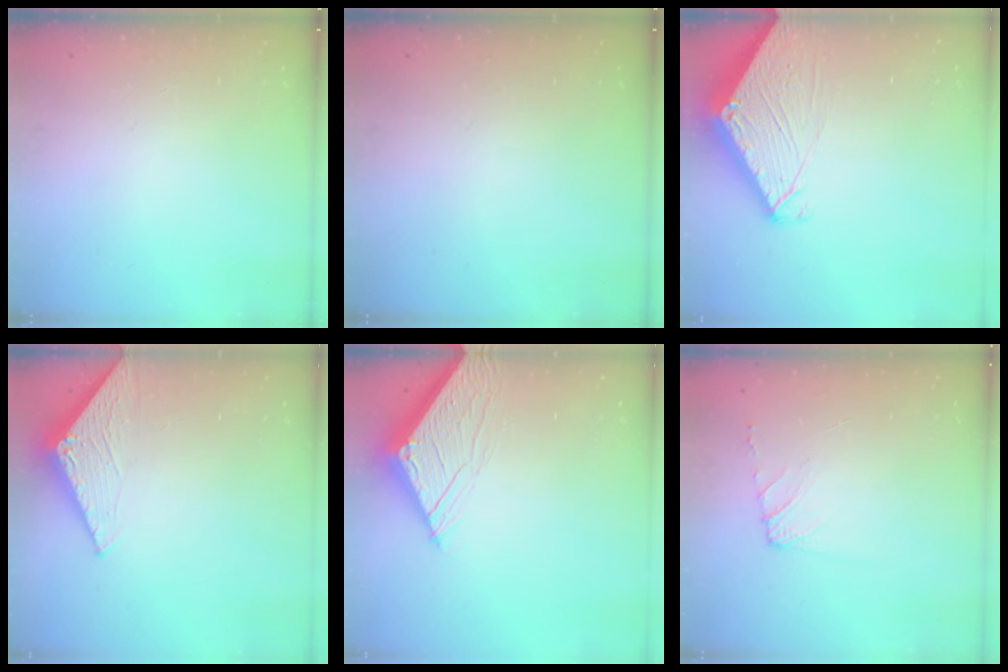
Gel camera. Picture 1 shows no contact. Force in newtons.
{"total": 0.0}
{"total": 4.2, "press": 4.2, "slide": 0.4}
{"total": 3.1, "press": 3.1, "slide": 0.2}
{"total": 6.6, "press": 6.6, "slide": 0.7}
{"total": 7.0, "press": 6.9, "slide": 1.0}